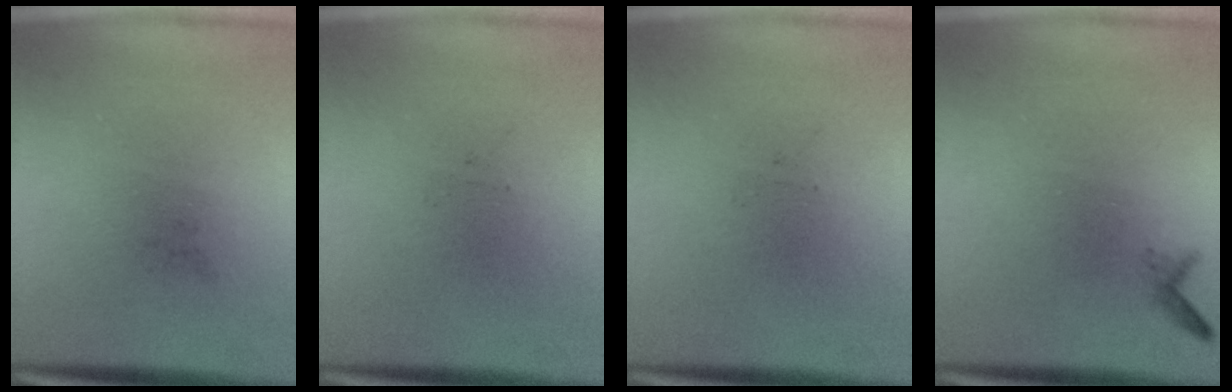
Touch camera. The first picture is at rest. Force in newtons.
{"total": 0.0}
{"total": 0.0}
{"total": 0.6}